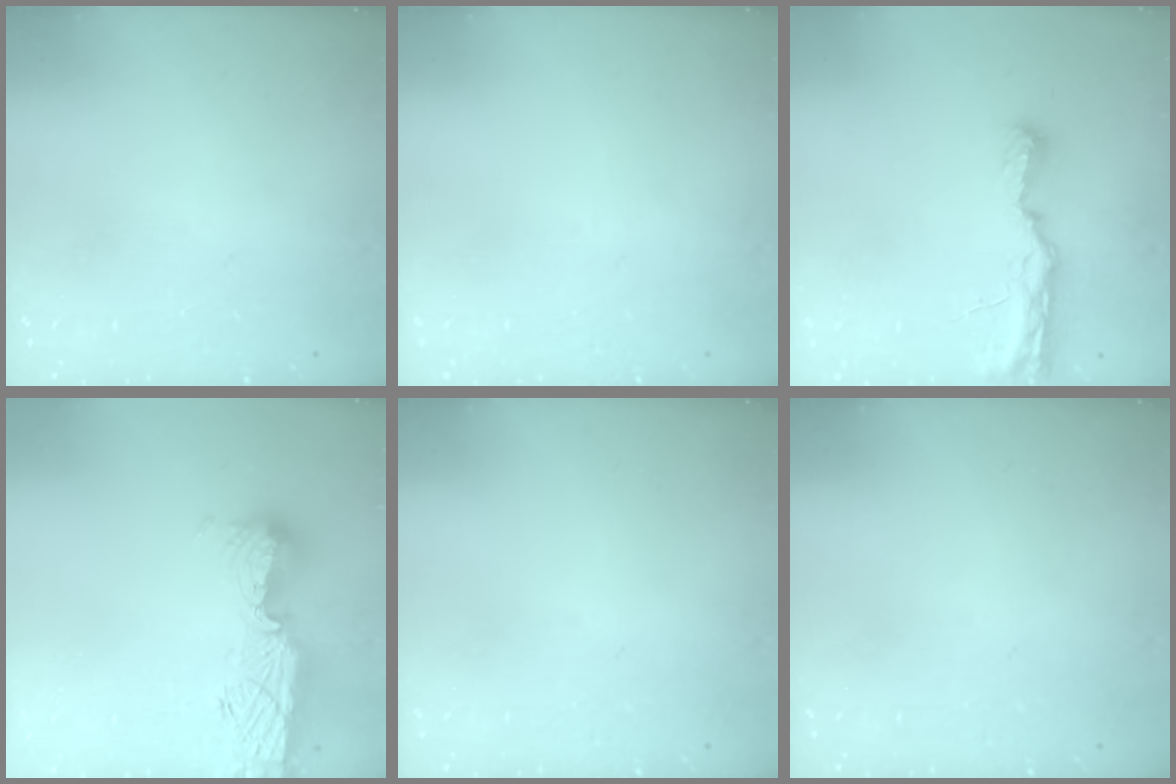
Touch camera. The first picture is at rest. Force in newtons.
{"total": 0.0}
{"total": 8.8, "press": 8.8, "slide": 1.0}
{"total": 12.9, "press": 12.8, "slide": 1.2}
{"total": 0.0}
{"total": 0.0}